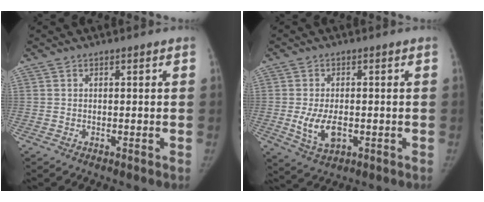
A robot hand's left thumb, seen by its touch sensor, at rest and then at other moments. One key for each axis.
{"total": 6.8, "fx": -1.1, "fy": 3.8, "fz": 5.6, "tx": -0.107, "ty": -0.007, "tz": -0.014}